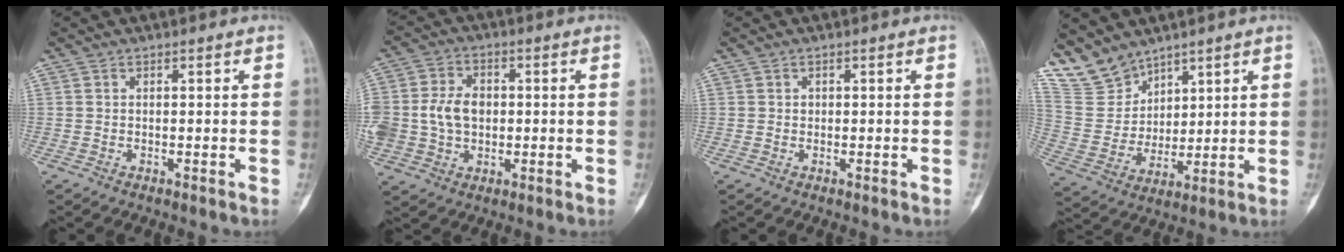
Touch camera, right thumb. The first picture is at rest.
{"total": 10.7, "force": [0.1, 8.1, 6.9], "torque": [-0.125, 0.013, 0.007]}
{"total": 0.5, "force": [0.1, 0.5, 0.2], "torque": [0.002, 0.002, 0.001]}
{"total": 9.9, "force": [8.4, 5.1, 1.1], "torque": [-0.005, -0.056, 0.189]}